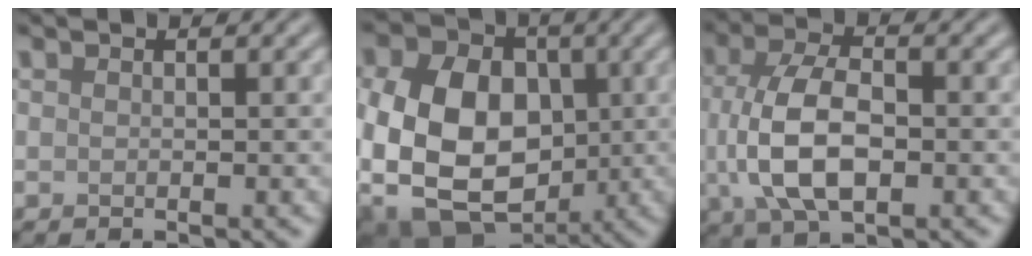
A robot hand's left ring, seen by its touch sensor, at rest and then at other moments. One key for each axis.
{"total": 15.5, "fx": -1.7, "fy": 12.6, "fz": 9.0, "tx": -0.186, "ty": -0.008, "tz": -0.041}
{"total": 7.5, "fx": -0.5, "fy": 4.1, "fz": 6.3, "tx": -0.139, "ty": -0.001, "tz": -0.012}